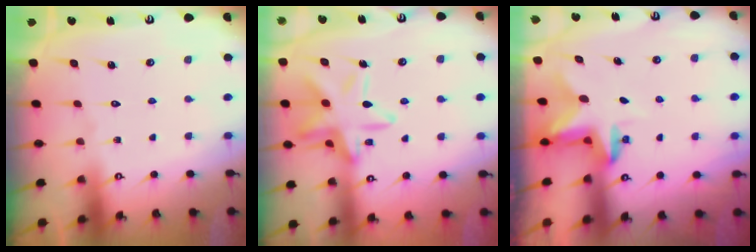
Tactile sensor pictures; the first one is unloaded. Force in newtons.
{"total": 15.5, "press": 15.5, "slide": 1.1}
{"total": 2.7, "press": 2.7, "slide": 0.5}